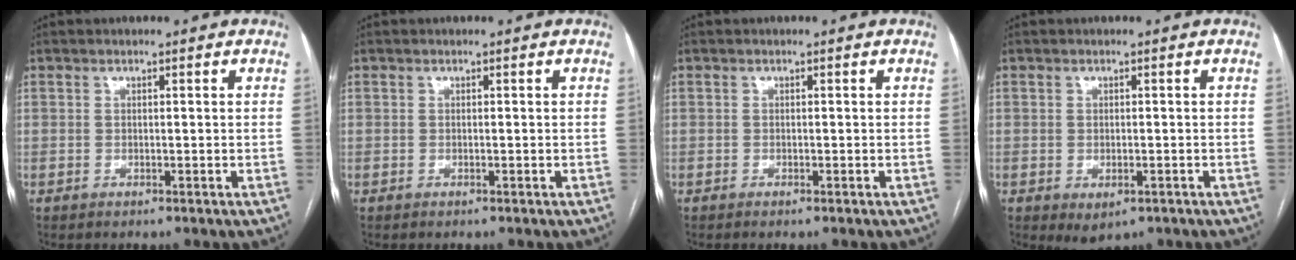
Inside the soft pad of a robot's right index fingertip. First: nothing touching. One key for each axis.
{"total": 0.0}
{"total": 0.0}
{"total": 2.7, "fx": -1.1, "fy": 1.6, "fz": 1.9, "tx": -0.025, "ty": -0.004, "tz": -0.003}